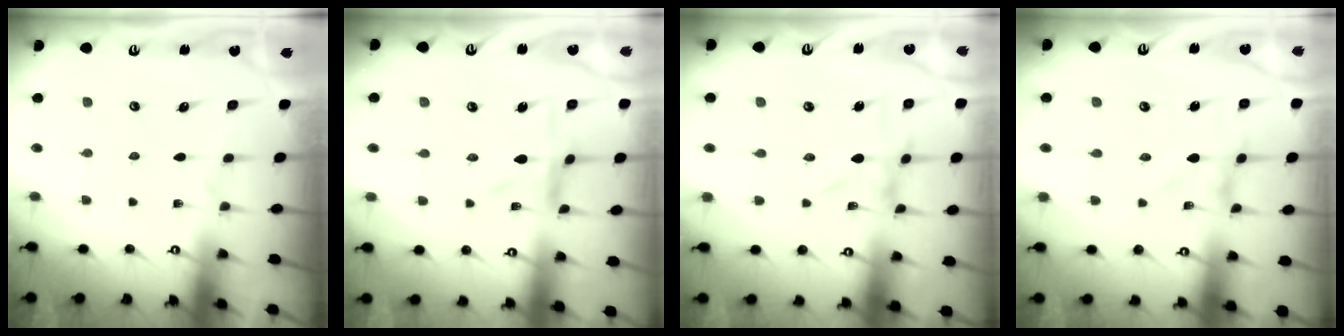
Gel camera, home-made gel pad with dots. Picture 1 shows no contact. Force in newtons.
{"total": 1.9, "press": 1.9, "slide": 0.4}
{"total": 0.0}
{"total": 0.0}